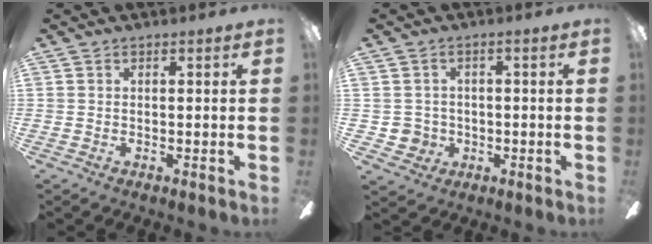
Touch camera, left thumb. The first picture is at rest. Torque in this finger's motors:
{"motor_torque": [0.01, 0.04, -0.27, 0.07, 0.01]}